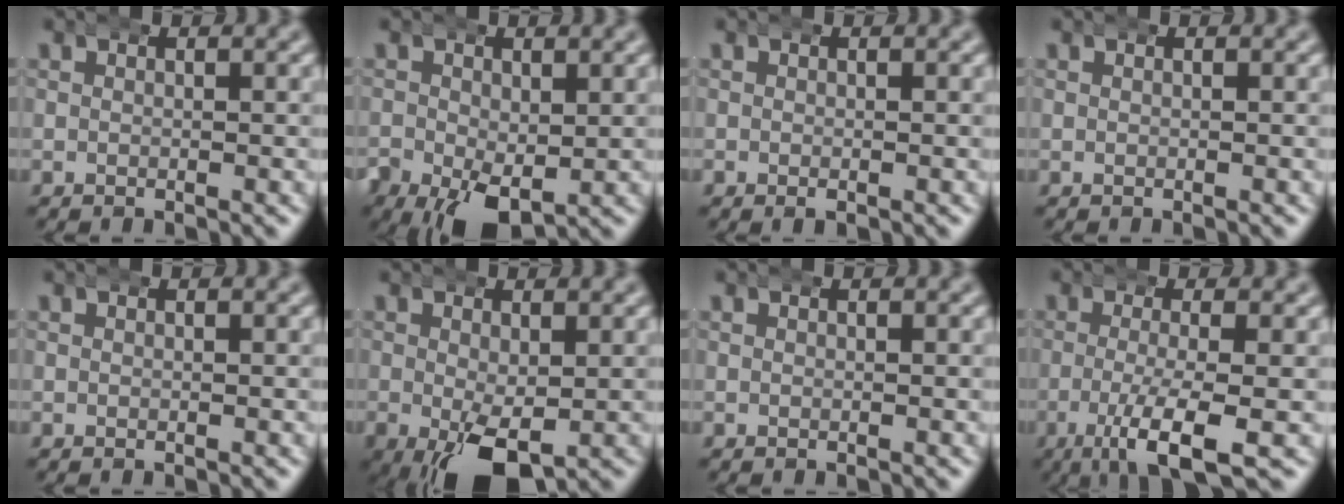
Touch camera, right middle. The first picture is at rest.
{"total": 6.0, "force": [-2.9, 3.8, 3.6], "torque": [-0.089, -0.047, -0.027]}
{"total": 0.6, "force": [-0.3, 0.4, 0.3], "torque": [-0.009, 0.000, -0.004]}
{"total": 0.0}
{"total": 0.0}
{"total": 6.3, "force": [-2.5, 3.0, 4.8], "torque": [-0.101, -0.041, -0.020]}
{"total": 0.0}
{"total": 6.5, "force": [-4.1, 1.2, 4.9], "torque": [-0.098, -0.027, -0.054]}